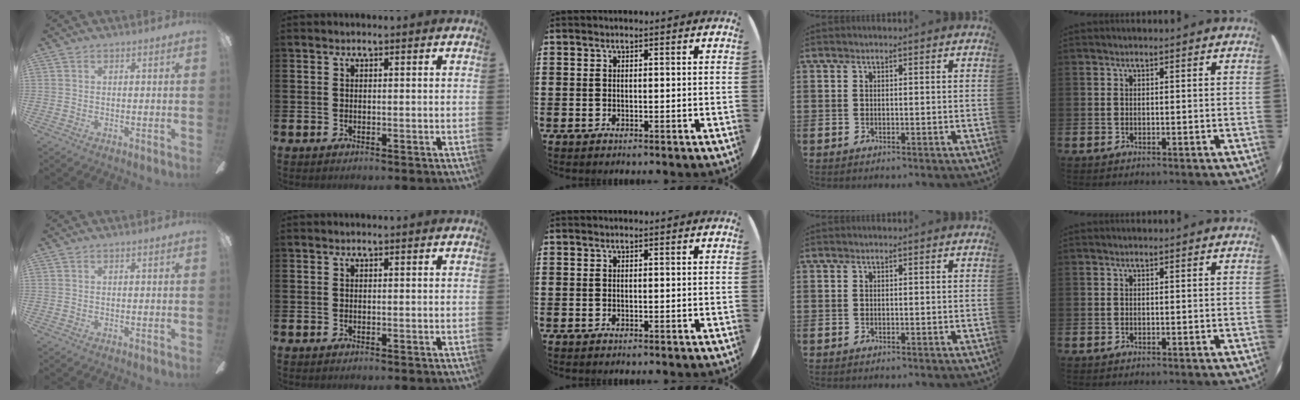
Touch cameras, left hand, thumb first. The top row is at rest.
{}